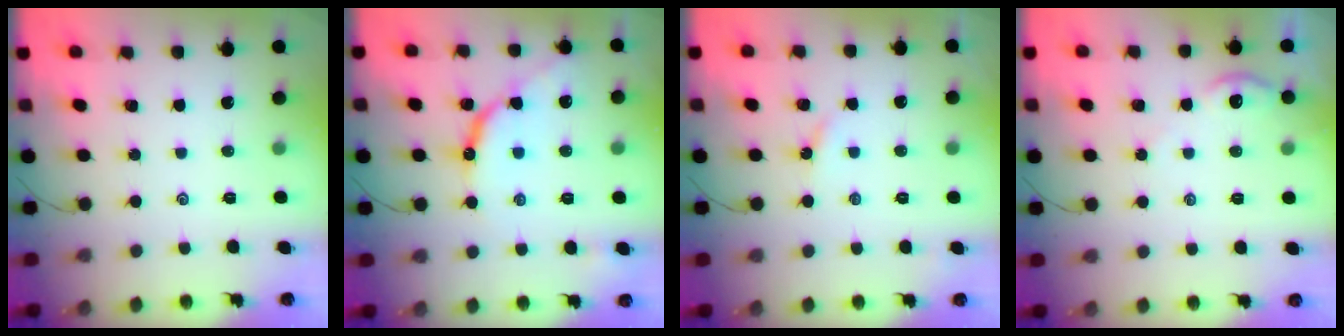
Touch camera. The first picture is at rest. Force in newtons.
{"total": 11.2, "press": 11.2, "slide": 1.0}
{"total": 2.7, "press": 2.7, "slide": 0.3}
{"total": 2.2, "press": 2.2, "slide": 0.4}